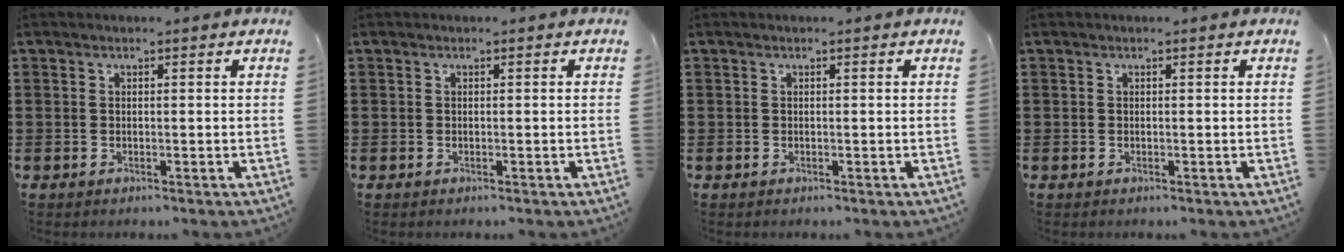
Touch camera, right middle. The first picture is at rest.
{"total": 0.0}
{"total": 0.0}
{"total": 0.0}